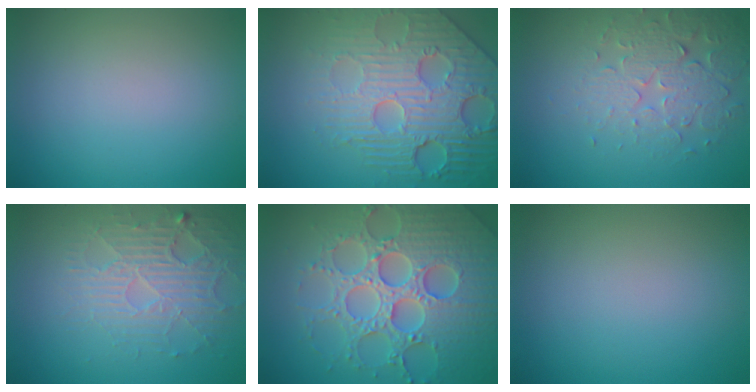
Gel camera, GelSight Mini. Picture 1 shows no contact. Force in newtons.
{"total": 7.8, "press": 6.1, "slide": 4.9}
{"total": 3.9, "press": 3.6, "slide": 1.4}
{"total": 3.9, "press": 3.5, "slide": 1.6}
{"total": 7.9, "press": 7.7, "slide": 1.8}
{"total": 0.0}